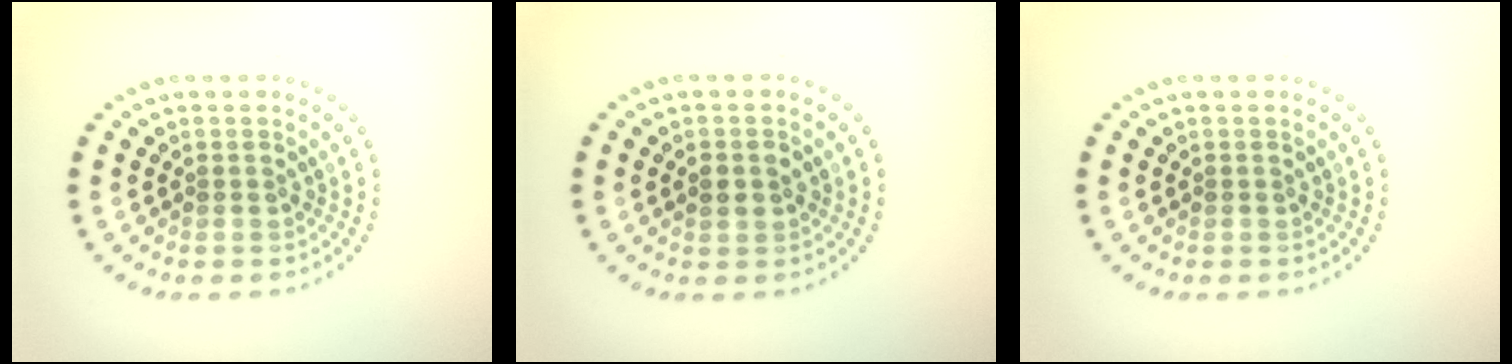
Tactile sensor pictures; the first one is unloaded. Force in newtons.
{"total": 1.4, "press": 1.4, "slide": 0.4}
{"total": 0.0}